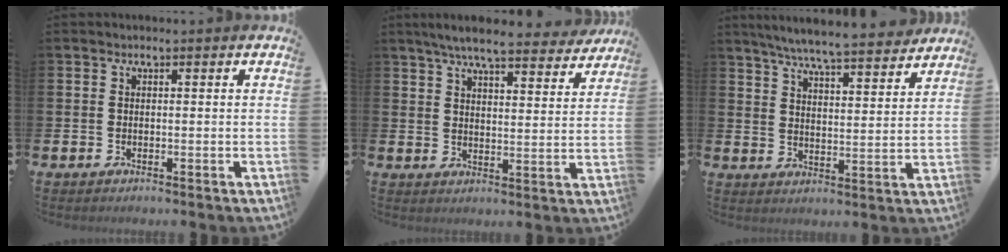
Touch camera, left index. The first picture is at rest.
{"total": 6.9, "force": [6.4, 0.8, 2.5], "torque": [-0.053, -0.036, 0.109]}
{"total": 7.1, "force": [6.8, 0.1, 2.0], "torque": [-0.060, -0.046, 0.117]}